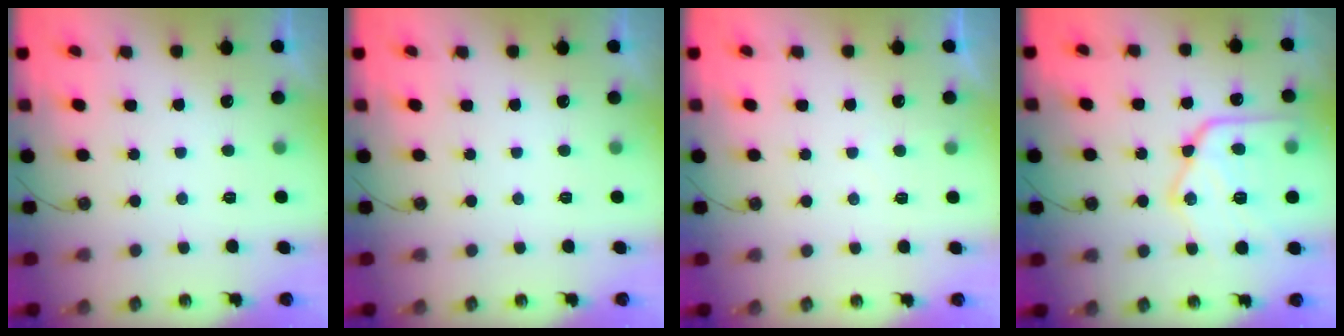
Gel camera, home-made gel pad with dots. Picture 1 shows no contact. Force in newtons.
{"total": 0.0}
{"total": 2.0, "press": 2.0, "slide": 0.3}
{"total": 19.5, "press": 19.5, "slide": 1.2}